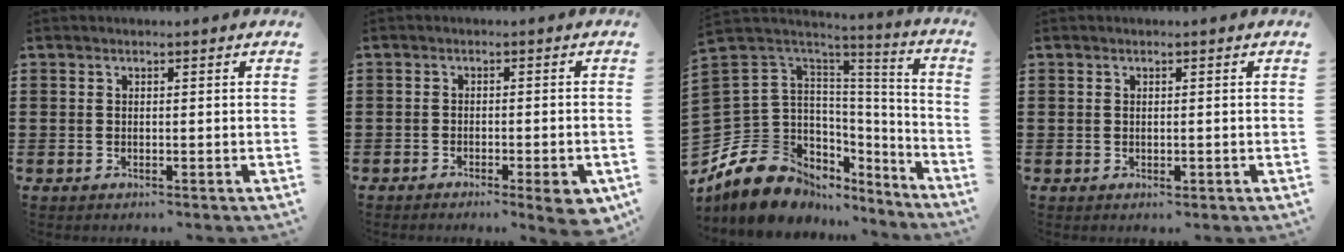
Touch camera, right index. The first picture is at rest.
{"total": 3.2, "force": [-2.2, 0.6, 2.2], "torque": [-0.033, -0.001, -0.036]}
{"total": 11.5, "force": [-7.1, 8.2, 3.9], "torque": [-0.136, -0.014, -0.134]}
{"total": 0.8, "force": [0.0, 0.3, 0.7], "torque": [-0.015, -0.001, 0.000]}